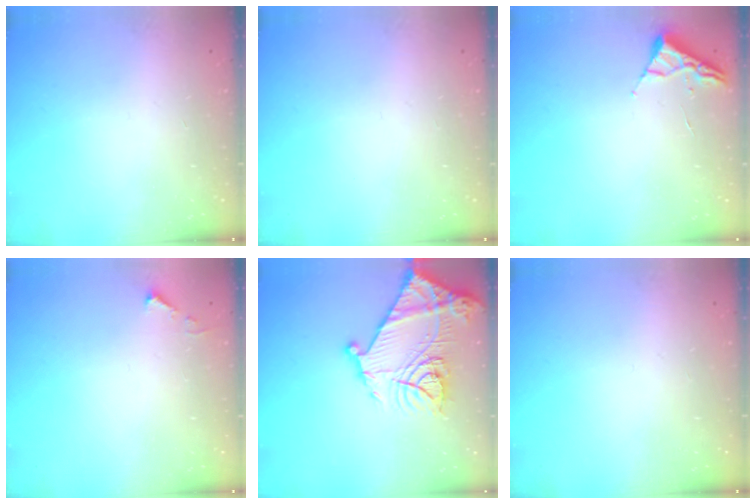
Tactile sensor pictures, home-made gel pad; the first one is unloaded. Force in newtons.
{"total": 0.0}
{"total": 2.6, "press": 2.6, "slide": 0.3}
{"total": 3.7, "press": 3.6, "slide": 0.5}
{"total": 20.6, "press": 20.5, "slide": 1.8}
{"total": 0.0}